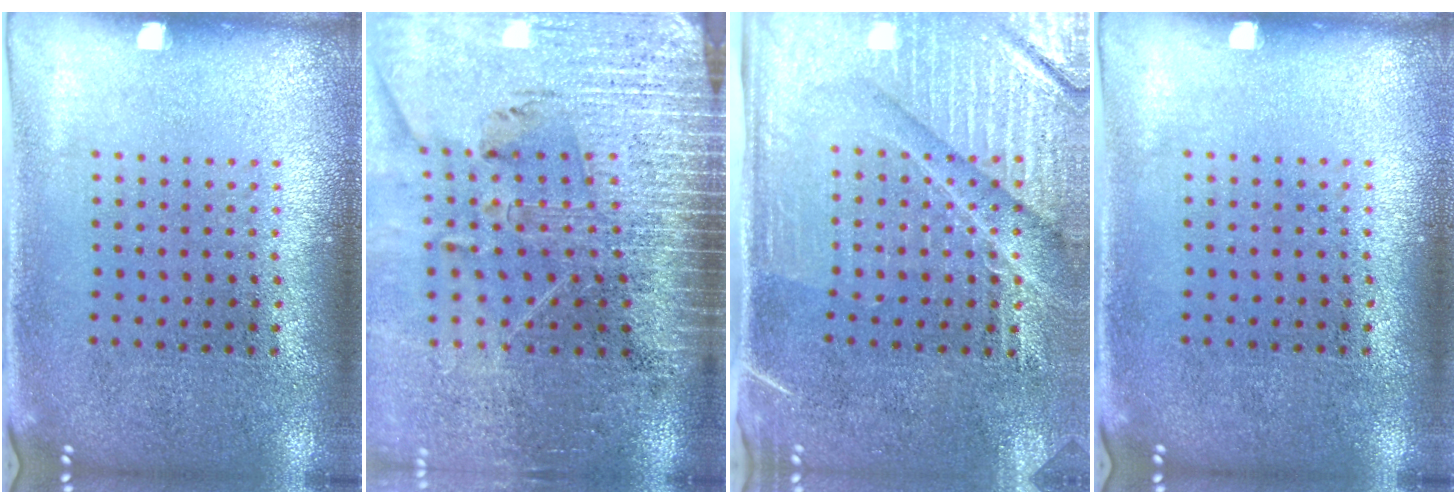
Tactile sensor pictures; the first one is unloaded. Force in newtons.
{"total": 4.0, "press": 3.4, "slide": 2.0}
{"total": 4.4, "press": 4.0, "slide": 2.0}
{"total": 0.0}